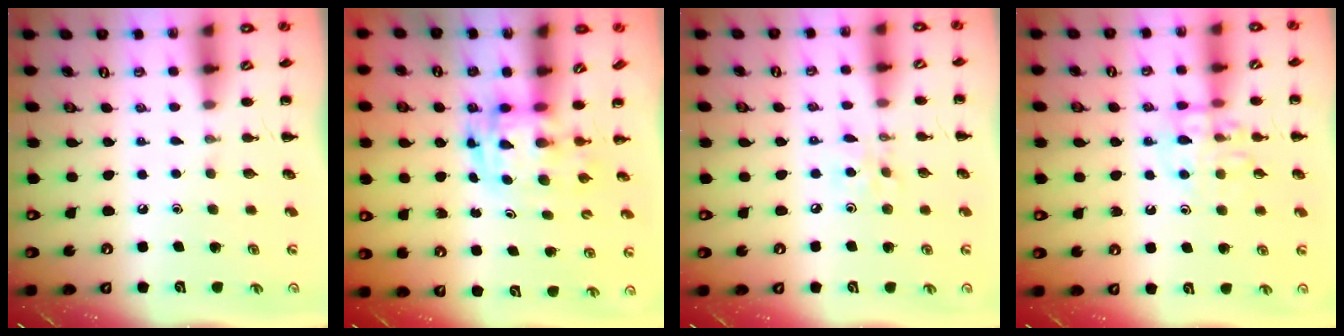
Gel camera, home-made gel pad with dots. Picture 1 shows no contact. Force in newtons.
{"total": 2.8, "press": 2.7, "slide": 0.6}
{"total": 3.8, "press": 3.6, "slide": 1.3}
{"total": 11.5, "press": 11.4, "slide": 0.9}